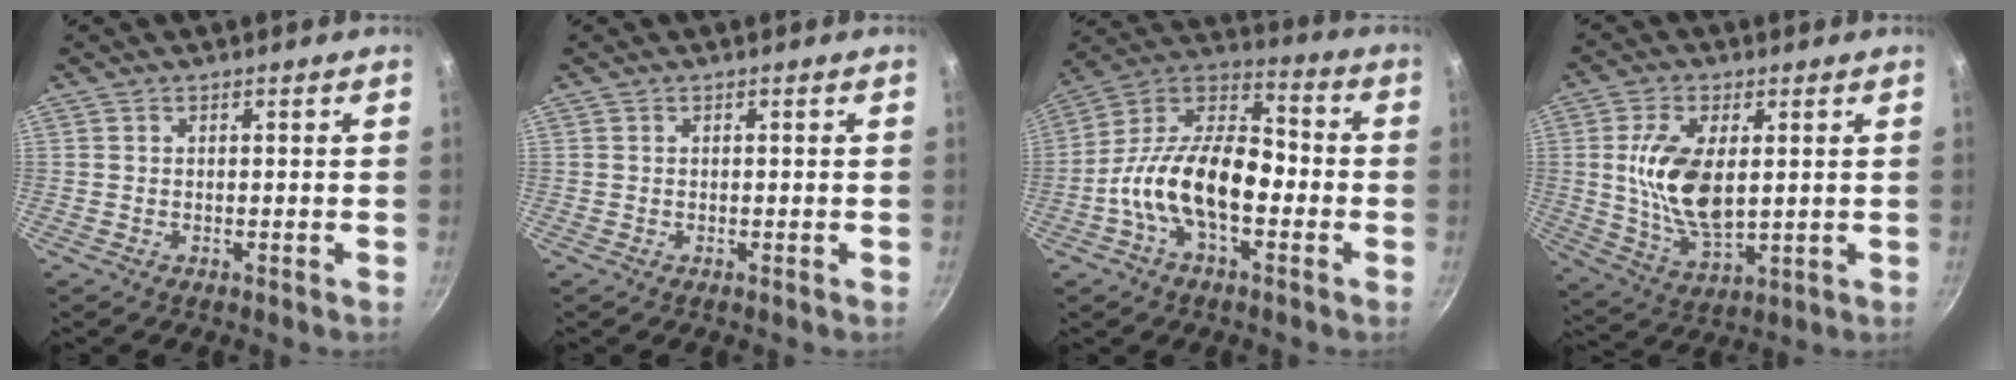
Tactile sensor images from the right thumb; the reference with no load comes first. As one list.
[{"total": 0.0}, {"total": 18.1, "force": [-4.3, 10.0, 14.5], "torque": [-0.229, 0.055, -0.100]}, {"total": 13.4, "force": [1.8, 6.9, 11.3], "torque": [-0.209, -0.011, 0.041]}]